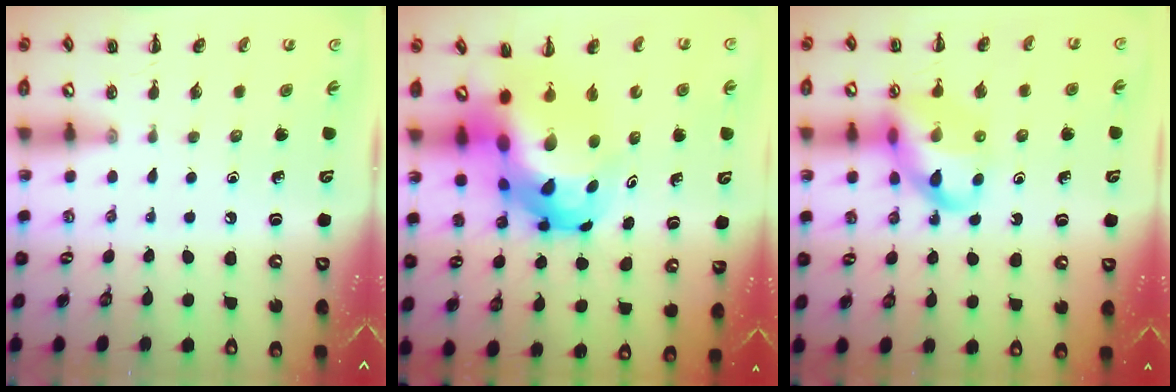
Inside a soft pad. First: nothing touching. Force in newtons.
{"total": 12.7, "press": 12.2, "slide": 3.6}
{"total": 13.5, "press": 13.3, "slide": 2.6}